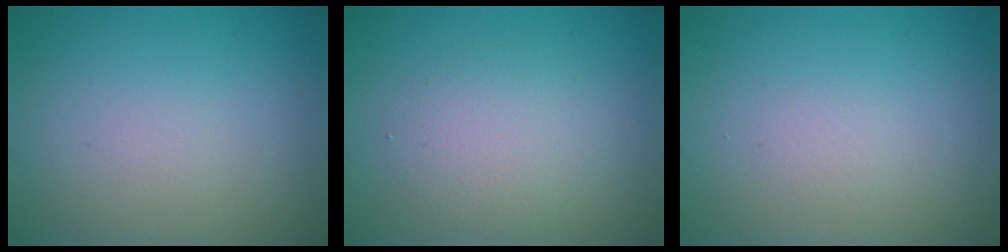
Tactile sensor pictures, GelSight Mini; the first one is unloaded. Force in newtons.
{"total": 2.9, "press": 2.9, "slide": 0.2}
{"total": 0.6, "press": 0.6, "slide": 0.1}